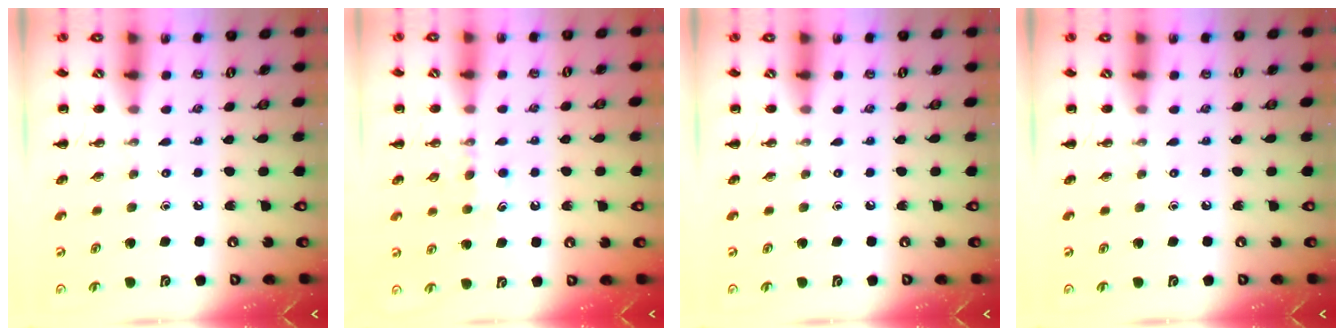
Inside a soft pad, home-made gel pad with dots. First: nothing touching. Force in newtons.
{"total": 3.9, "press": 3.7, "slide": 1.3}
{"total": 0.0}
{"total": 0.0}